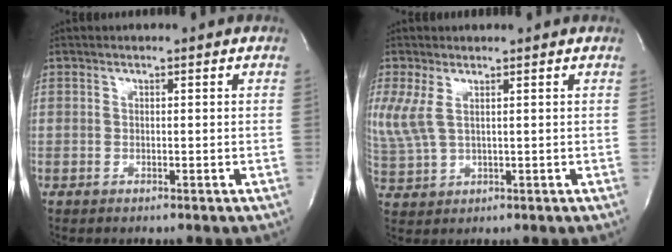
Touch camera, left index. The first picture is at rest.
{"total": 5.4, "force": [2.2, 2.1, 4.5], "torque": [-0.137, 0.008, 0.055]}